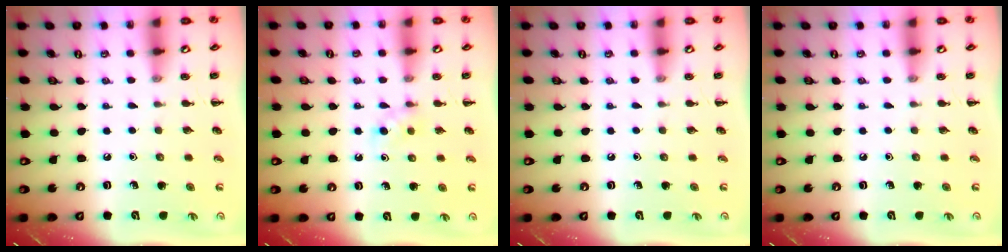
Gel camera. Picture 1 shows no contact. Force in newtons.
{"total": 3.0, "press": 2.7, "slide": 1.2}
{"total": 0.0}
{"total": 0.0}